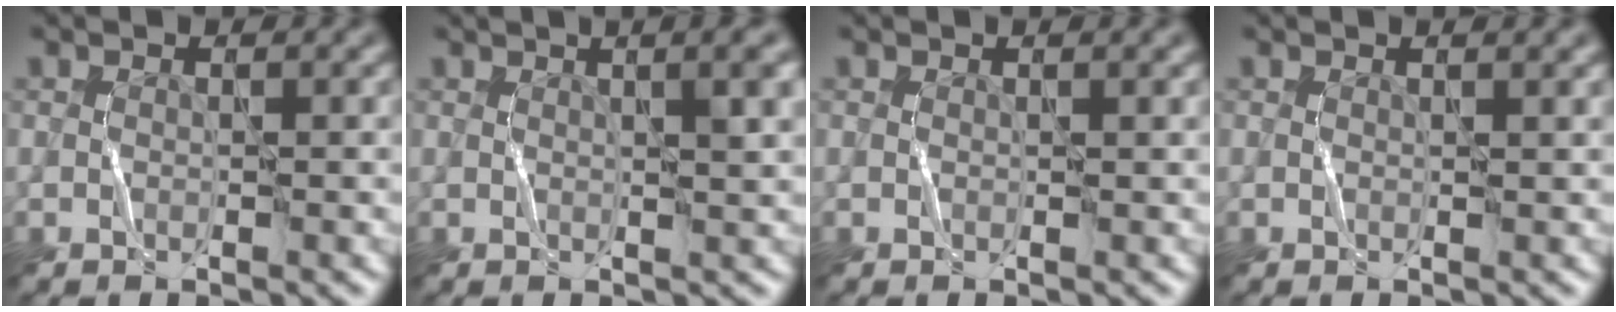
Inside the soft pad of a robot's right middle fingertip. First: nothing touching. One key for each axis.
{"total": 4.3, "fx": 0.9, "fy": 1.2, "fz": 4.0, "tx": -0.034, "ty": 0.020, "tz": 0.011}
{"total": 0.6, "fx": 0.2, "fy": 0.3, "fz": 0.4, "tx": 0.001, "ty": 0.000, "tz": -0.001}
{"total": 1.1, "fx": 0.4, "fy": 0.6, "fz": 0.8, "tx": -0.001, "ty": 0.004, "tz": -0.005}